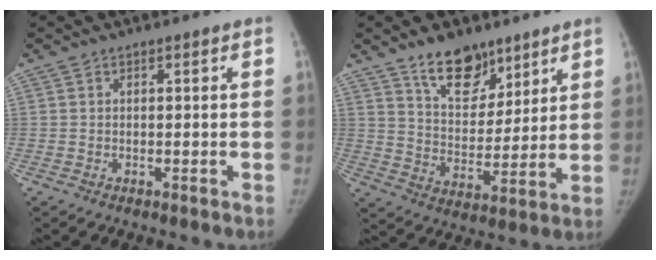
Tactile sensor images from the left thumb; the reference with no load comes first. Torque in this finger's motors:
{"motor_torque": [0.86, -0.28, 1.04, -1.13, 0.18]}